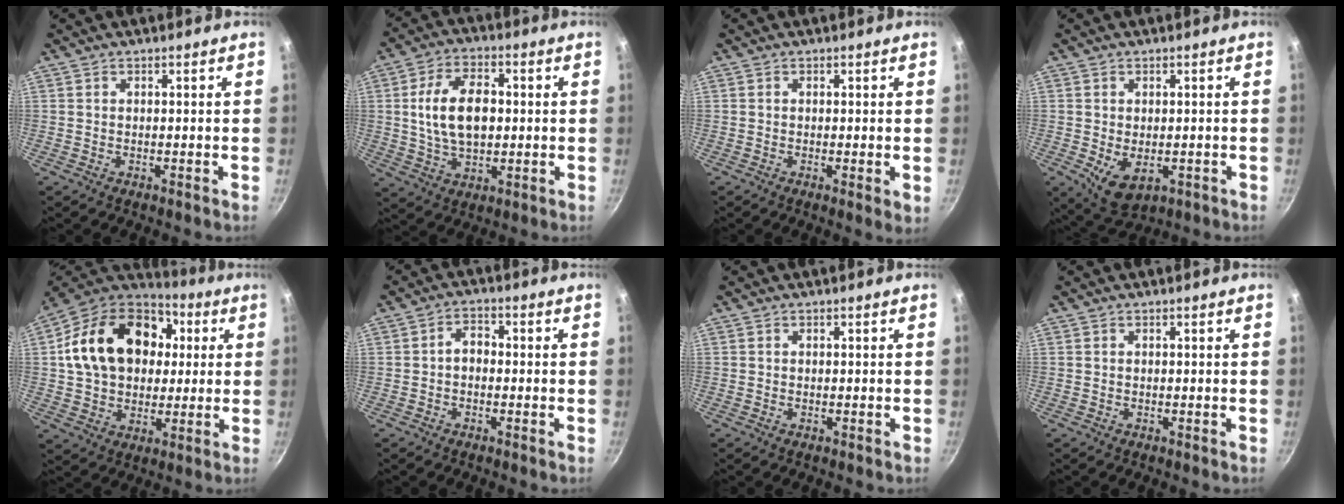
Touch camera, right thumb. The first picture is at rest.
{"total": 12.7, "force": [1.2, 7.7, 10.0], "torque": [-0.166, 0.008, 0.023]}
{"total": 2.3, "force": [-0.2, 0.5, 2.2], "torque": [-0.038, -0.010, -0.006]}
{"total": 6.6, "force": [-1.6, 4.1, 4.9], "torque": [-0.079, -0.006, -0.012]}
{"total": 22.2, "force": [3.2, 16.5, 14.5], "torque": [-0.232, 0.026, 0.055]}
{"total": 3.4, "force": [-0.5, 2.4, 2.3], "torque": [-0.025, 0.017, -0.017]}
{"total": 0.0}
{"total": 0.0}